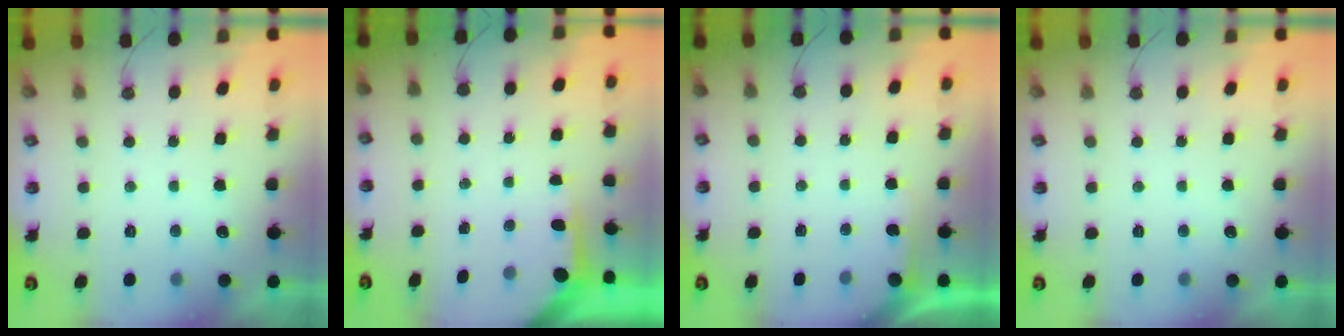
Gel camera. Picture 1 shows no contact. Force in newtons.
{"total": 3.6, "press": 3.6, "slide": 0.4}
{"total": 2.5, "press": 2.5, "slide": 0.3}
{"total": 0.0}